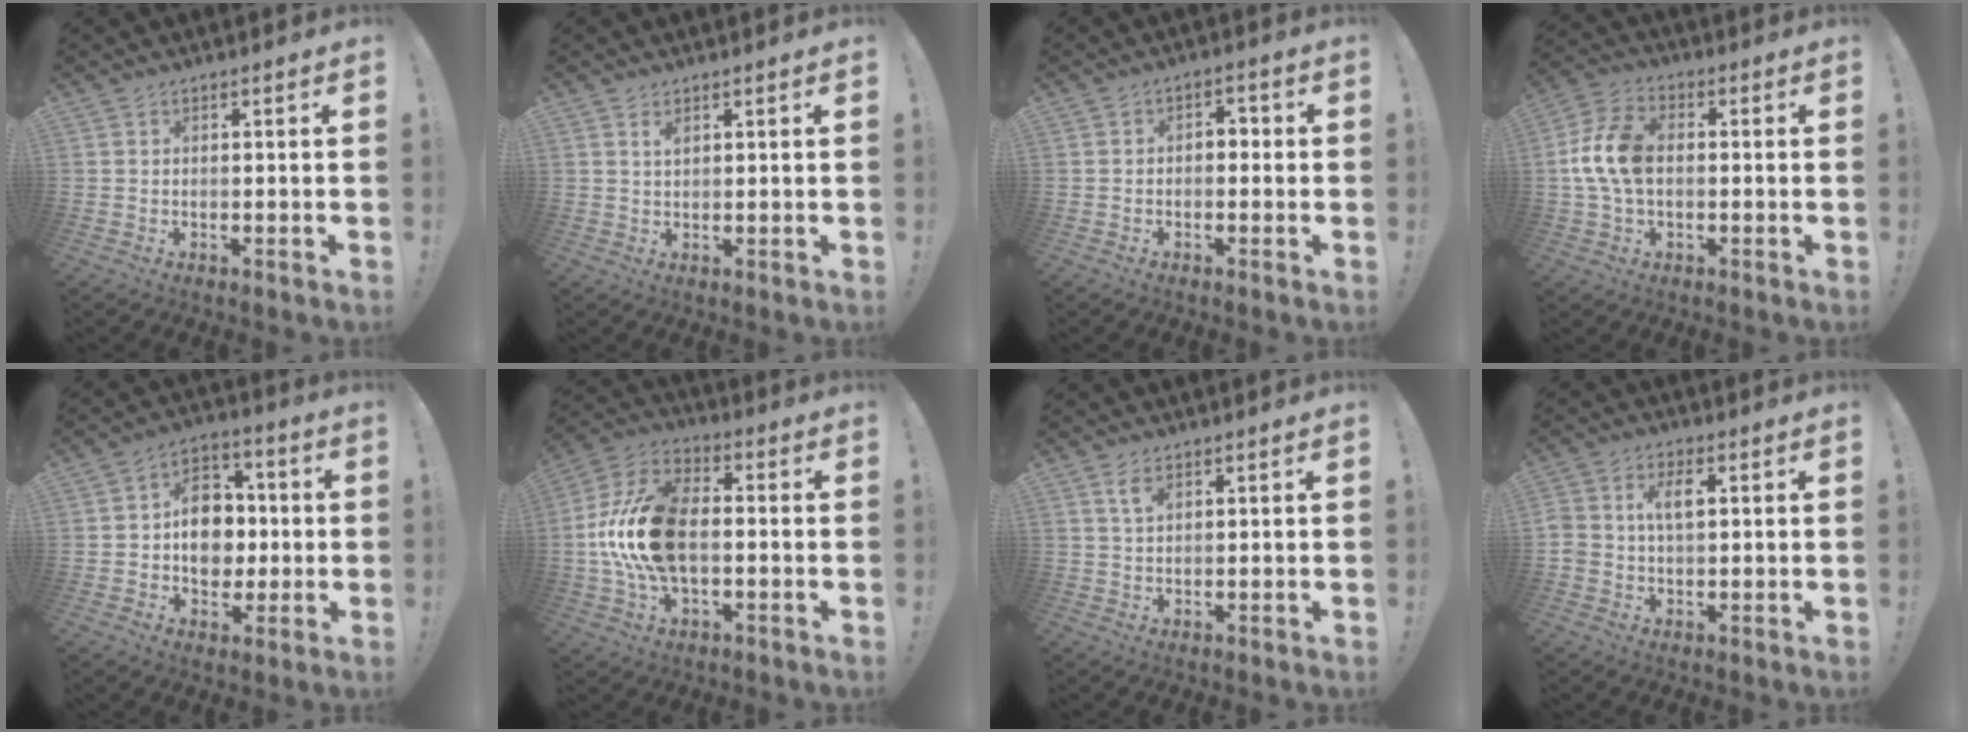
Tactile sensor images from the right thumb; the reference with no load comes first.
{"total": 1.2, "force": [0.8, 0.5, 0.8], "torque": [-0.014, 0.000, 0.014]}
{"total": 3.3, "force": [-1.1, 2.2, 2.2], "torque": [-0.036, 0.008, -0.023]}
{"total": 11.4, "force": [-0.1, 7.2, 8.9], "torque": [-0.180, 0.008, 0.003]}
{"total": 12.6, "force": [-0.4, 10.4, 7.1], "torque": [-0.102, 0.016, 0.003]}
{"total": 18.9, "force": [-1.2, 11.4, 15.0], "torque": [-0.291, 0.017, -0.016]}
{"total": 3.5, "force": [1.9, 1.5, 2.5], "torque": [-0.044, -0.003, 0.032]}
{"total": 5.7, "force": [0.9, 3.7, 4.3], "torque": [-0.074, 0.009, 0.013]}